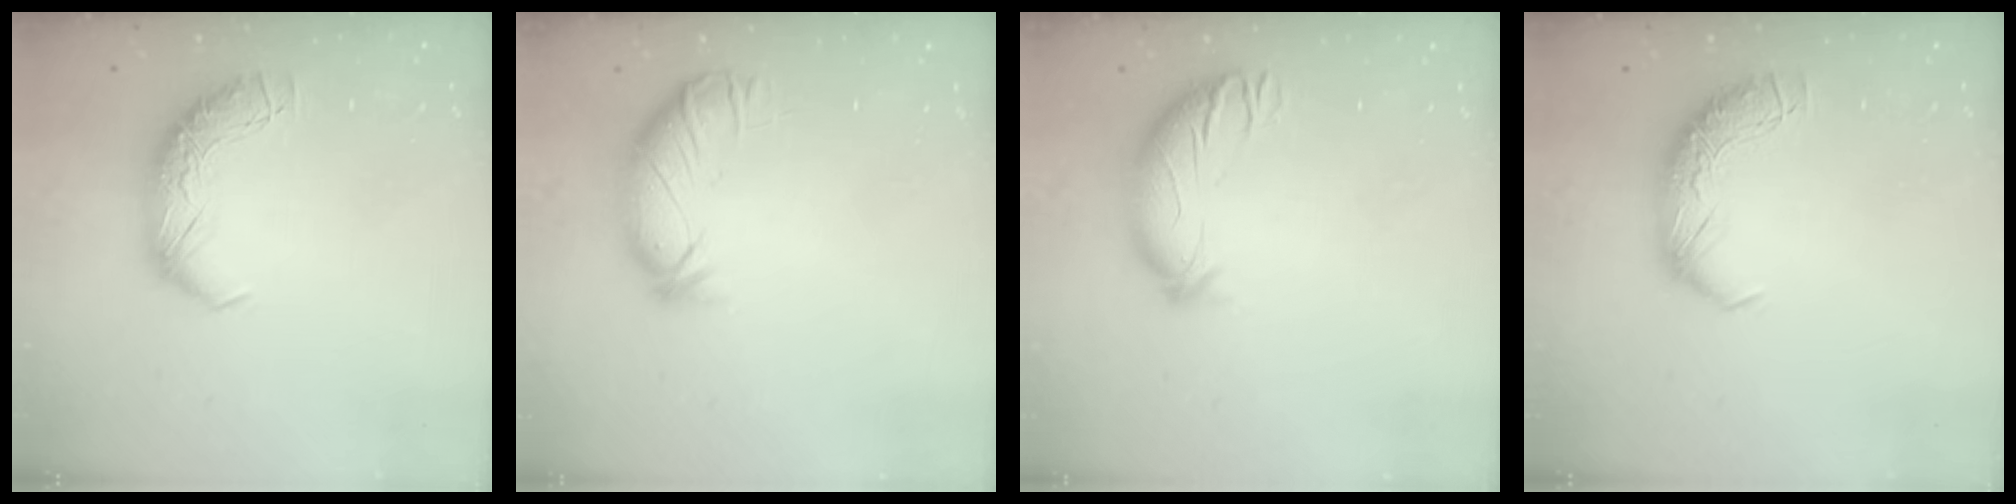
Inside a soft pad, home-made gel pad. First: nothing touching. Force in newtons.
{"total": 2.6, "press": 2.5, "slide": 0.9}
{"total": 2.8, "press": 2.0, "slide": 2.0}
{"total": 0.0}